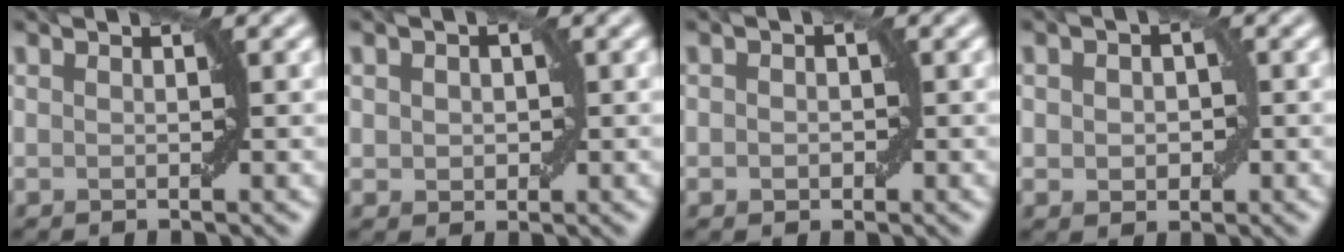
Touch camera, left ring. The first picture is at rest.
{"total": 1.7, "force": [0.2, 1.5, 0.9], "torque": [-0.010, 0.001, 0.003]}
{"total": 1.3, "force": [-0.2, 1.0, 0.7], "torque": [-0.003, 0.001, -0.004]}
{"total": 2.6, "force": [0.0, 1.9, 1.7], "torque": [-0.017, 0.002, -0.003]}